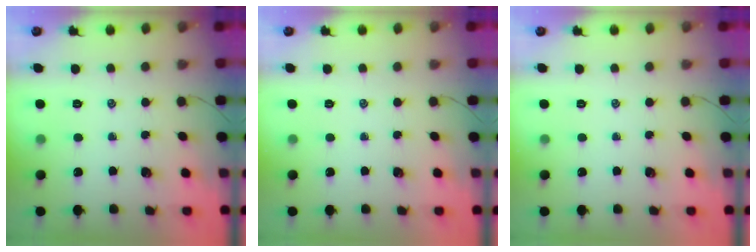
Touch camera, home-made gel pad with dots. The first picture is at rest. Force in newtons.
{"total": 0.0}
{"total": 0.0}